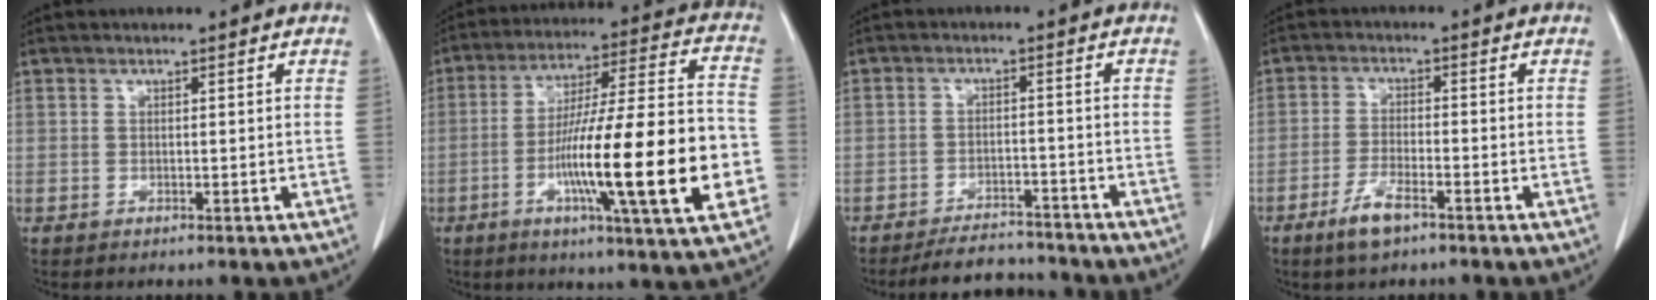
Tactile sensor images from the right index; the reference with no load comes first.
{"total": 23.1, "force": [-5.8, 1.3, 22.3], "torque": [-0.332, -0.005, -0.089]}
{"total": 6.5, "force": [-6.1, 2.1, 0.5], "torque": [-0.003, 0.004, -0.096]}
{"total": 5.0, "force": [-3.3, 1.2, 3.5], "torque": [-0.077, -0.004, -0.061]}